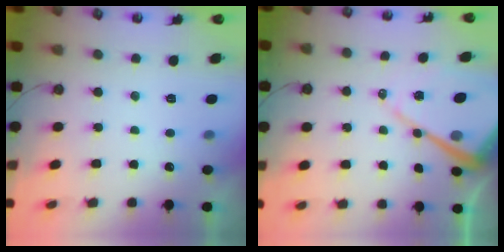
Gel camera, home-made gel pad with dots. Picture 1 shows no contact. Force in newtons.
{"total": 16.2, "press": 16.1, "slide": 1.7}